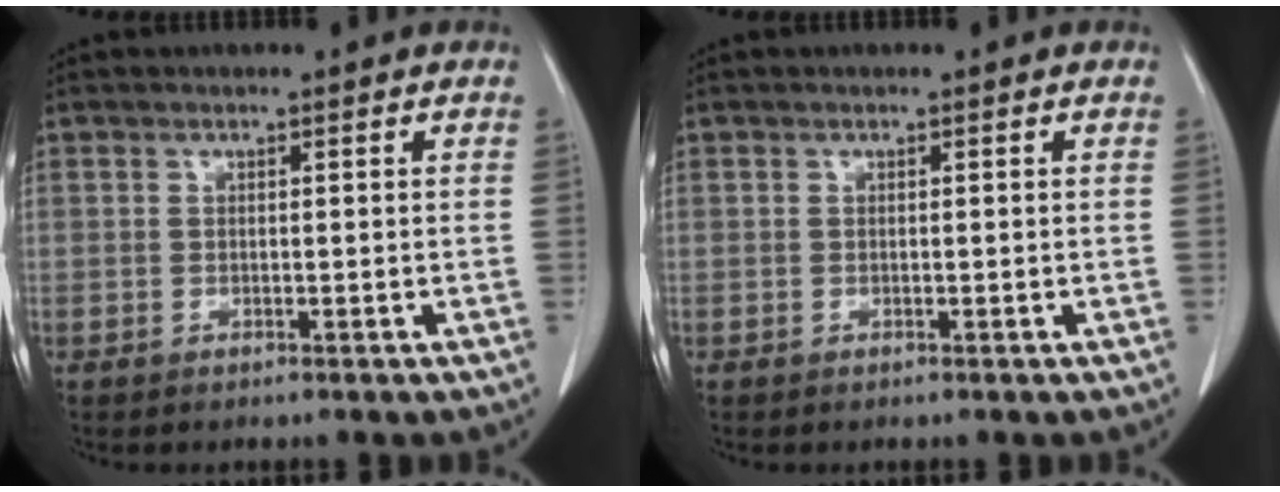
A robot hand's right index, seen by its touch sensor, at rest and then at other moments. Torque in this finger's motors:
{"motor_torque": [0.00, 0.00, 0.01, 0.00]}